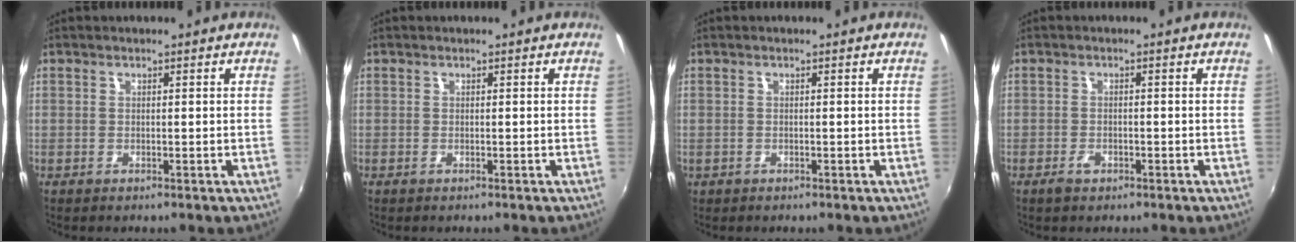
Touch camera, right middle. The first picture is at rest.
{"total": 0.0}
{"total": 0.7, "force": [-0.3, 0.7, 0.2], "torque": [-0.006, -0.003, -0.002]}
{"total": 1.9, "force": [-1.3, 1.1, 1.0], "torque": [-0.021, -0.002, -0.023]}